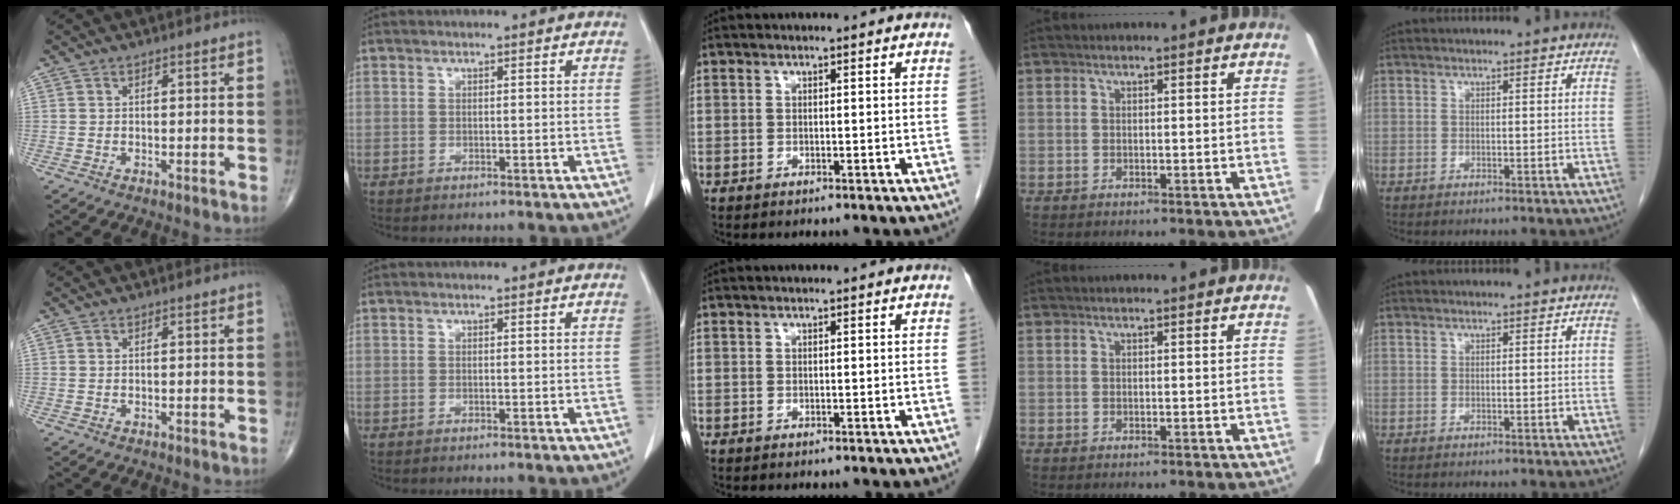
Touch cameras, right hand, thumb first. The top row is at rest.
{}